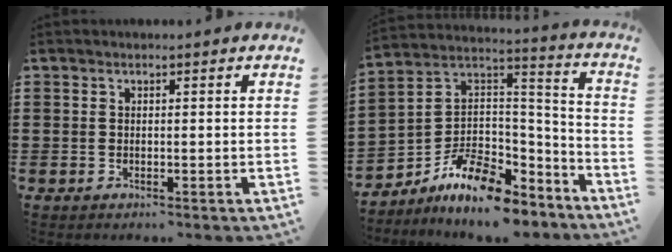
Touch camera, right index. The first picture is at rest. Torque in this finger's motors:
{"motor_torque": [-0.58, 0.67, -0.06, -0.14]}